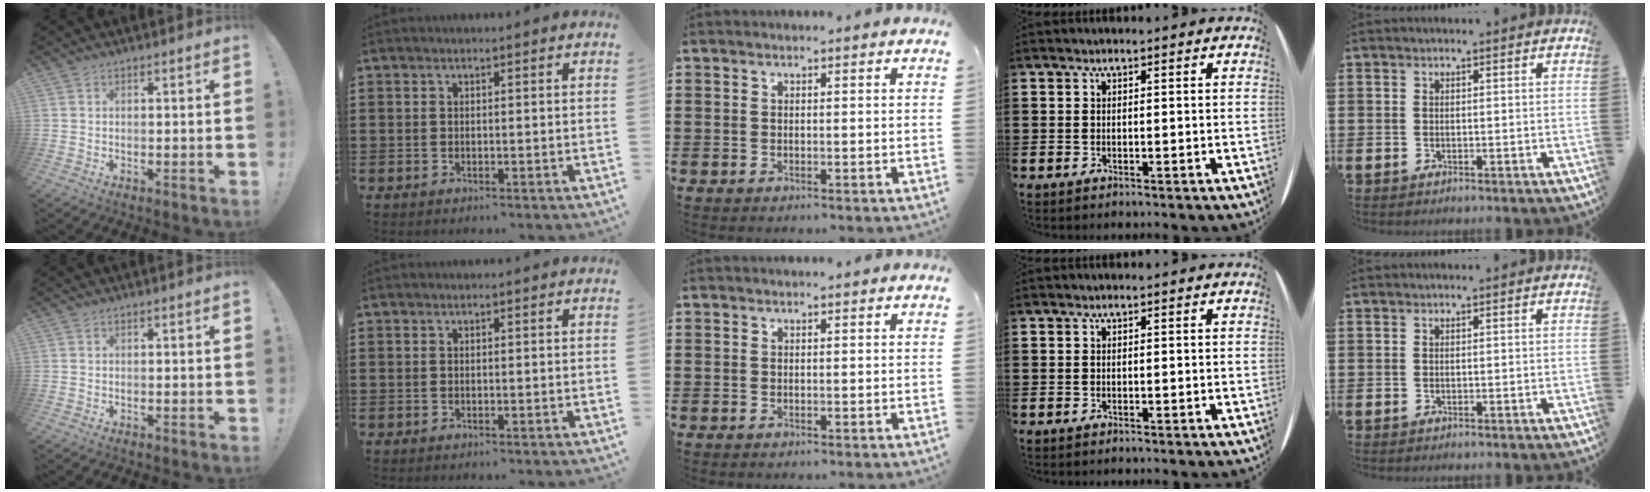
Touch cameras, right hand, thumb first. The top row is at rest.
{}